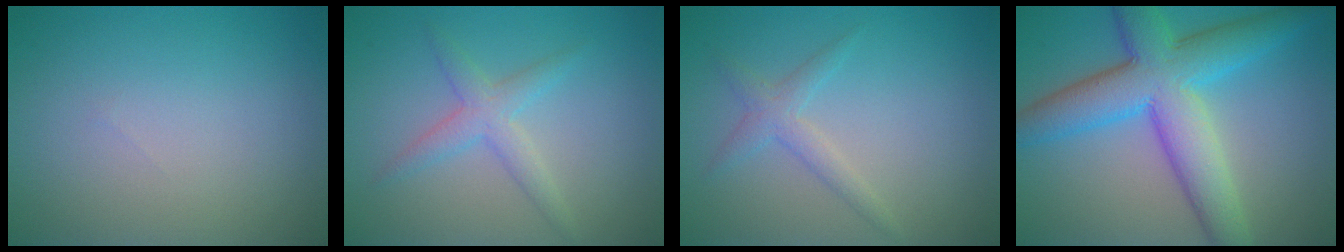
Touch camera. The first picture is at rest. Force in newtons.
{"total": 2.5, "press": 2.5, "slide": 0.1}
{"total": 2.0, "press": 2.0, "slide": 0.0}
{"total": 9.0, "press": 9.0, "slide": 0.1}